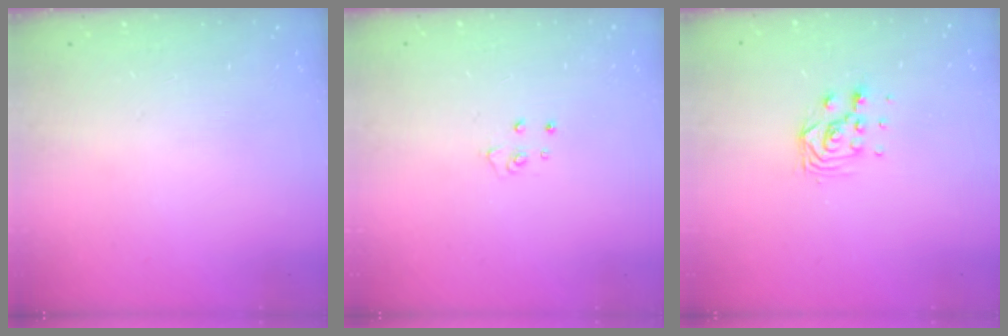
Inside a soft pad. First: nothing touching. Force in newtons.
{"total": 2.9, "press": 2.9, "slide": 0.3}
{"total": 6.1, "press": 6.1, "slide": 0.8}